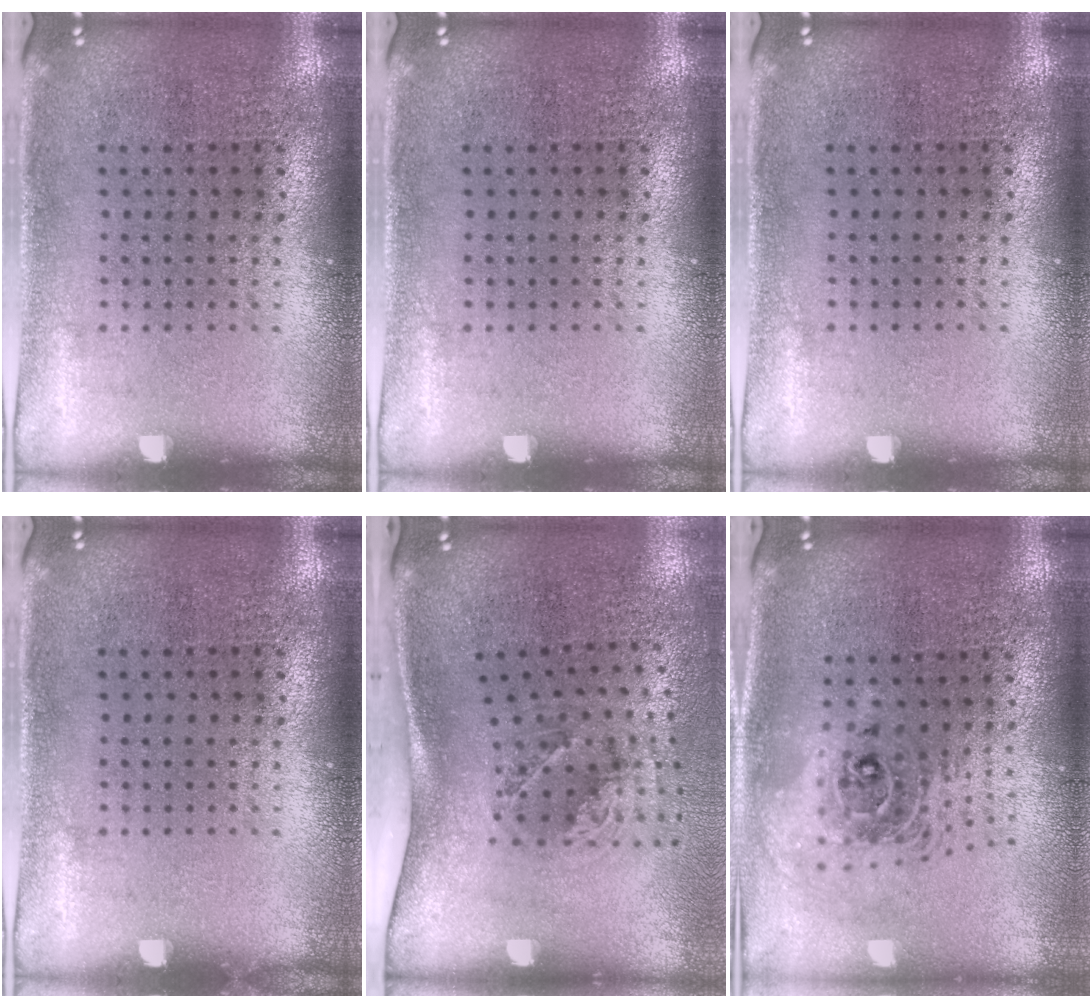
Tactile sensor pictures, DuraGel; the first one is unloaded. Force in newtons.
{"total": 0.0}
{"total": 0.0}
{"total": 0.0}
{"total": 2.0, "press": 1.3, "slide": 1.5}
{"total": 2.0, "press": 1.6, "slide": 1.3}